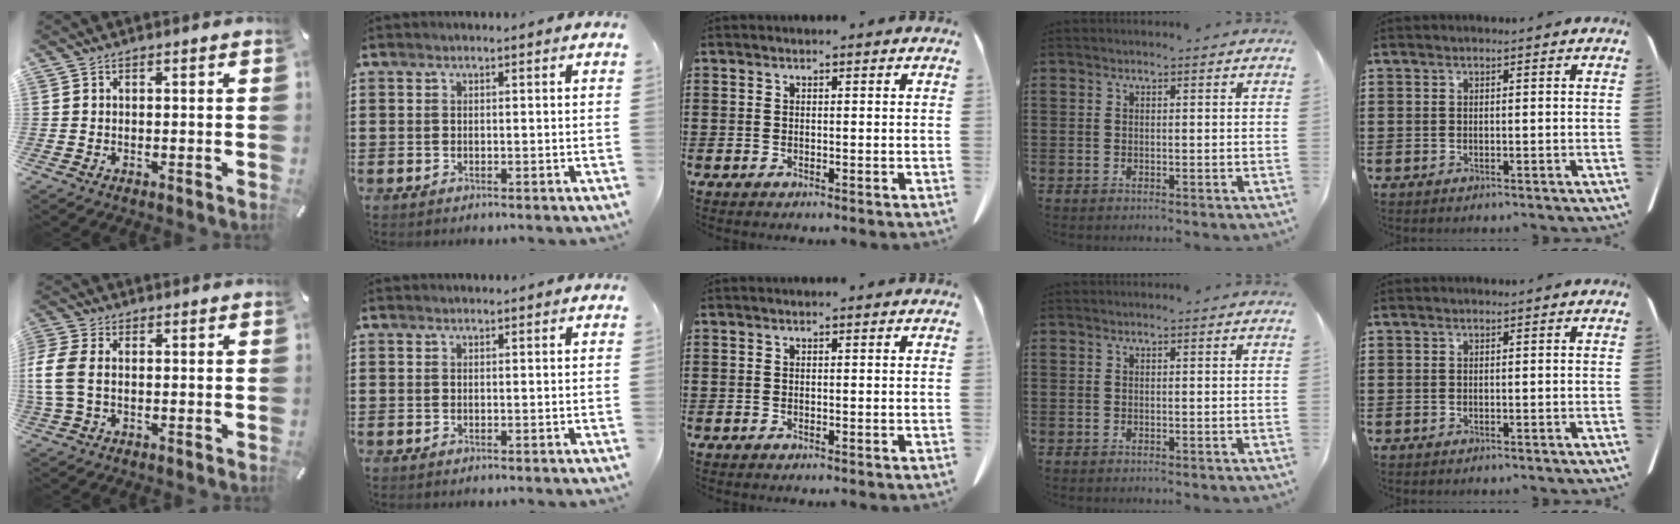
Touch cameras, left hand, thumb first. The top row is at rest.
{"thumb": {"total": 7.3, "force": [-0.2, 4.9, 5.4], "torque": [-0.135, -0.002, -0.006]}}